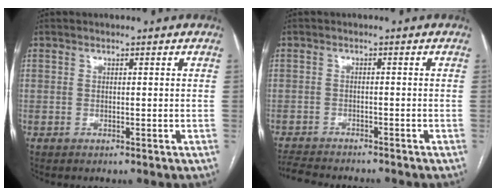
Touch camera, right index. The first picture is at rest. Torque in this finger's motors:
{"motor_torque": [-0.44, -0.21, -0.89, -0.21]}